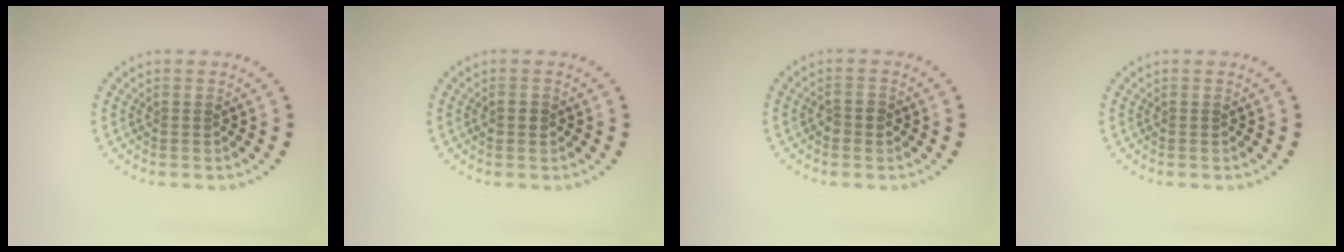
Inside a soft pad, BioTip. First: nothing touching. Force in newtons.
{"total": 1.4, "press": 1.4, "slide": 0.2}
{"total": 1.4, "press": 1.4, "slide": 0.3}
{"total": 0.0}